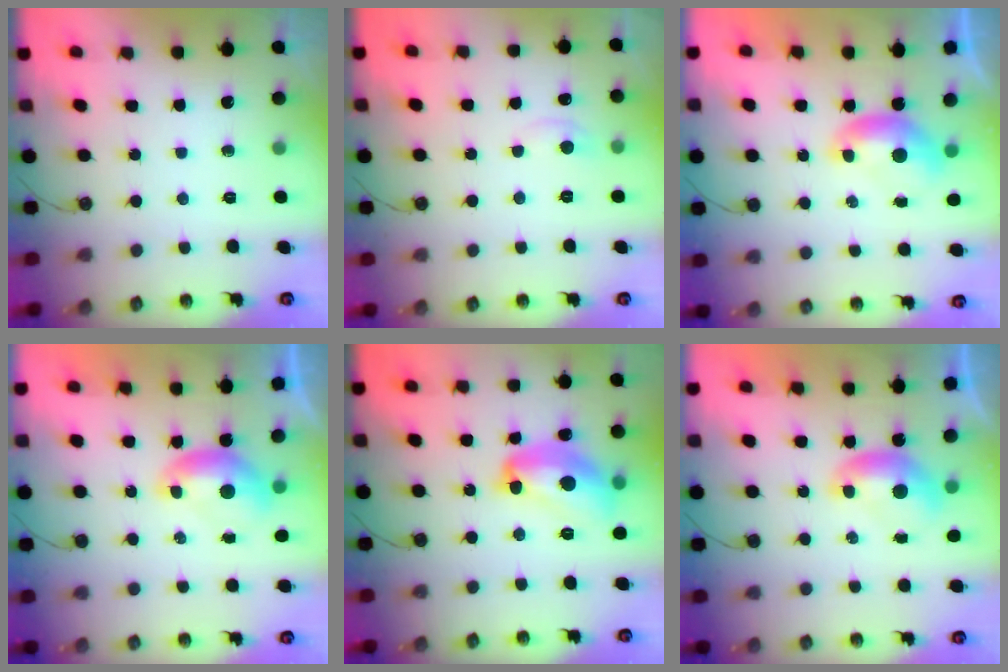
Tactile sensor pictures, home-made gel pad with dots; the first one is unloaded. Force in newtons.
{"total": 1.3, "press": 1.3, "slide": 0.4}
{"total": 0.0}
{"total": 0.0}
{"total": 11.1, "press": 11.0, "slide": 0.6}
{"total": 0.0}